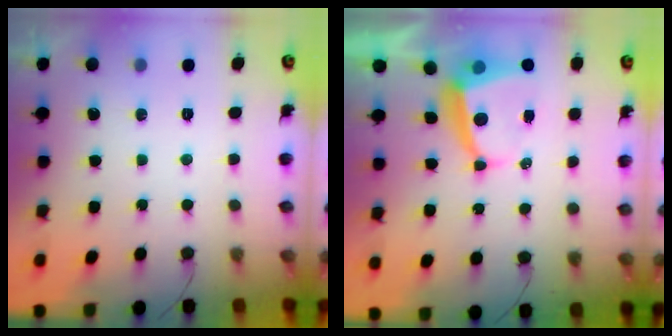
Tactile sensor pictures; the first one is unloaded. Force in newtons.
{"total": 5.9, "press": 5.9, "slide": 0.8}